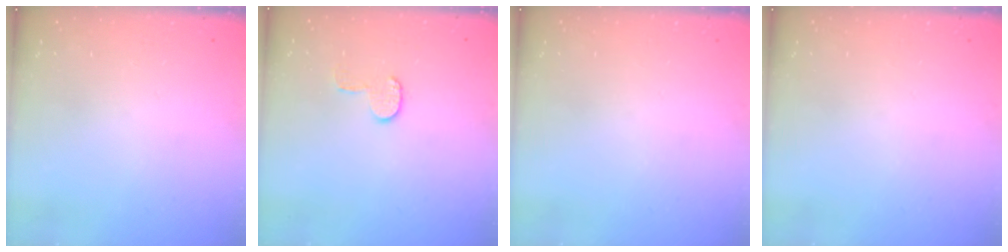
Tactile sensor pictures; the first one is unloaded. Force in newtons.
{"total": 5.9, "press": 5.9, "slide": 0.4}
{"total": 0.0}
{"total": 0.0}